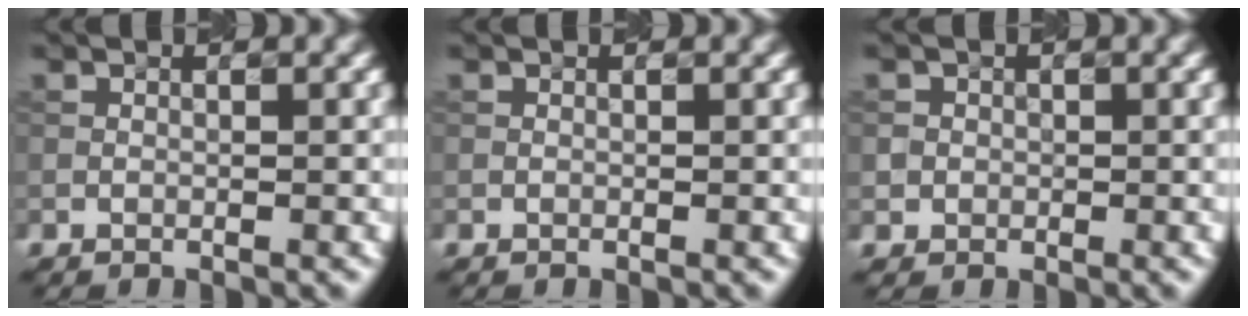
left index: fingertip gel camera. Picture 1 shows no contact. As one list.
[{"total": 0.0}, {"total": 1.3, "force": [0.0, 1.3, 0.1], "torque": [0.014, -0.002, 0.004]}]